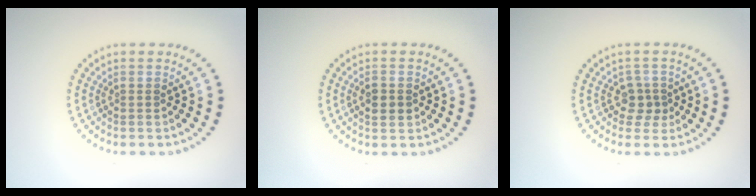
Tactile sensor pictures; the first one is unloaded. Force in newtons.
{"total": 1.6, "press": 1.6, "slide": 0.1}
{"total": 1.9, "press": 1.6, "slide": 1.1}